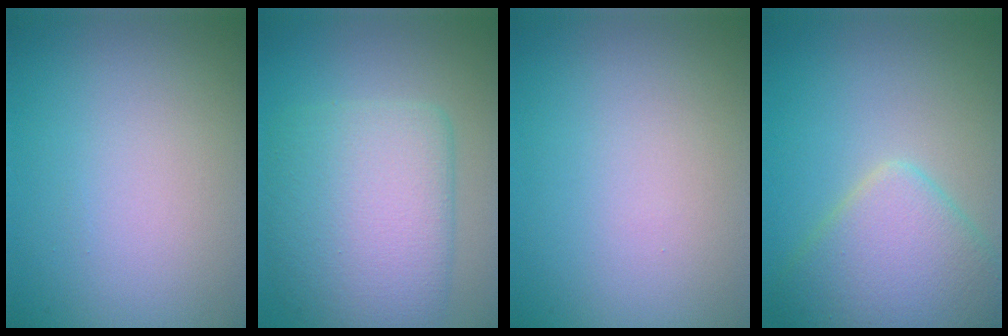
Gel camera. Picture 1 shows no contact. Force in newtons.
{"total": 7.5, "press": 7.5, "slide": 0.4}
{"total": 0.0}
{"total": 5.7, "press": 5.7, "slide": 0.3}